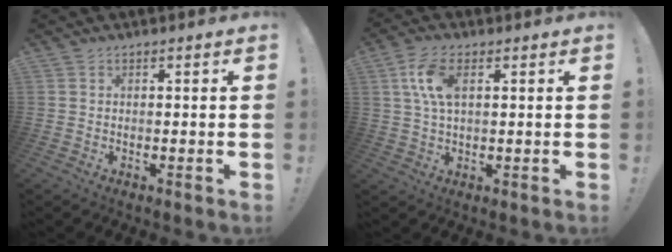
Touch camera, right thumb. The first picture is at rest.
{"total": 8.4, "force": [2.3, 4.4, 6.8], "torque": [-0.143, 0.000, 0.039]}